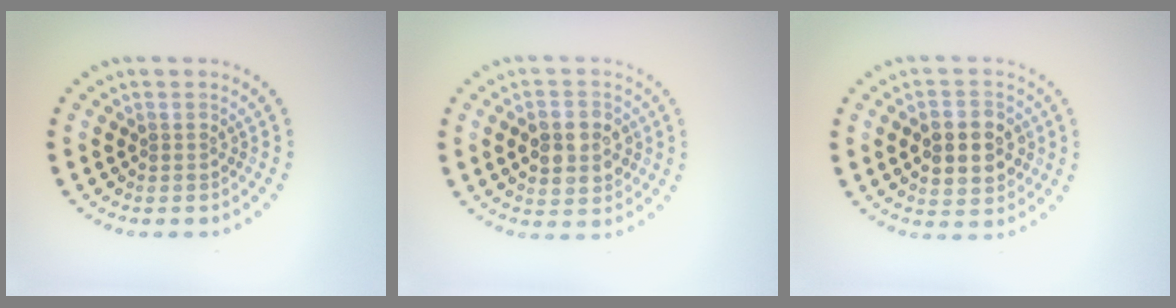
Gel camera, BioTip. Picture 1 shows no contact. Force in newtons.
{"total": 4.2, "press": 4.2, "slide": 0.4}
{"total": 5.2, "press": 5.2, "slide": 0.4}